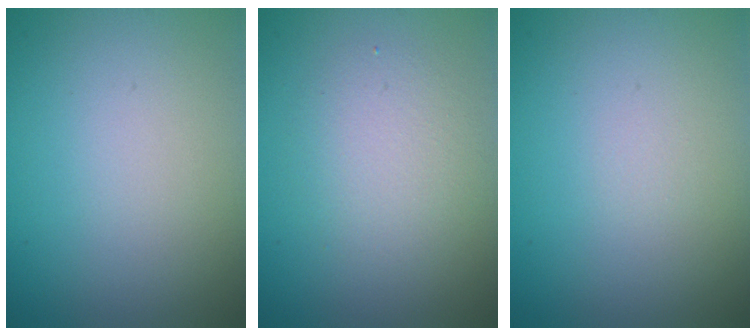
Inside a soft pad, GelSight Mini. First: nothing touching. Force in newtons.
{"total": 2.9, "press": 2.9, "slide": 0.3}
{"total": 0.0}